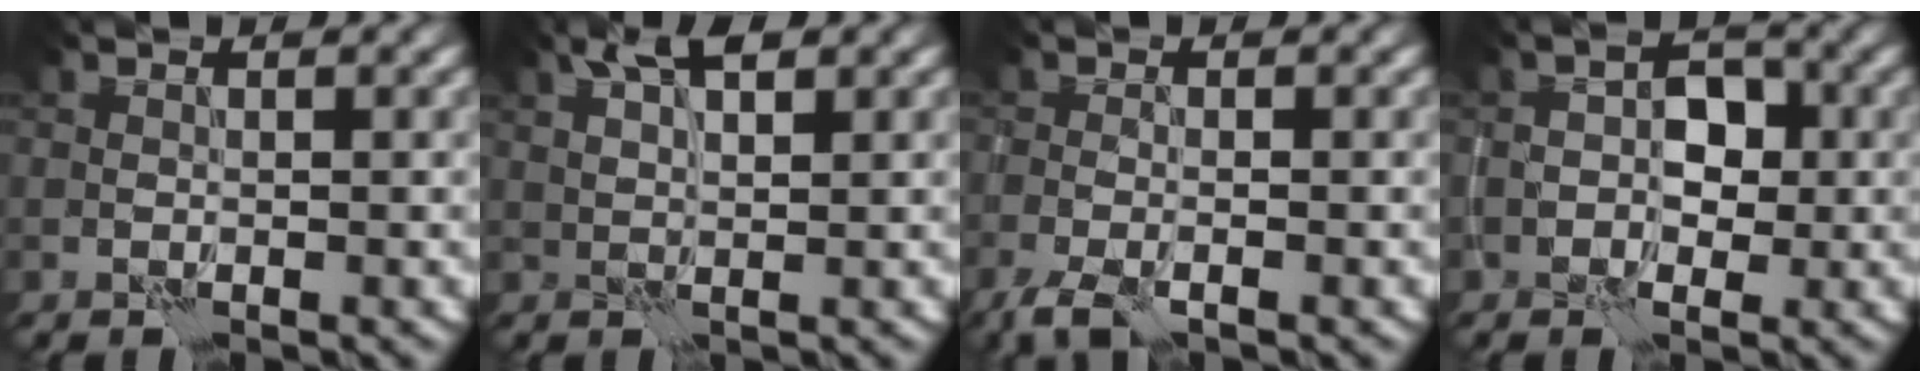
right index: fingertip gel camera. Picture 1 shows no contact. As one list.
[{"total": 3.0, "force": [2.4, 0.3, 1.7], "torque": [-0.035, 0.004, 0.048]}, {"total": 2.3, "force": [-1.7, 0.3, 1.5], "torque": [-0.032, -0.006, -0.037]}, {"total": 2.5, "force": [-0.2, 1.6, 1.9], "torque": [-0.021, 0.006, -0.005]}]